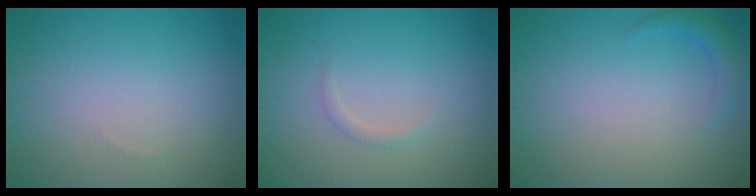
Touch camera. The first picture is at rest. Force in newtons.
{"total": 0.8, "press": 0.8, "slide": 0.1}
{"total": 1.6, "press": 1.6, "slide": 0.2}